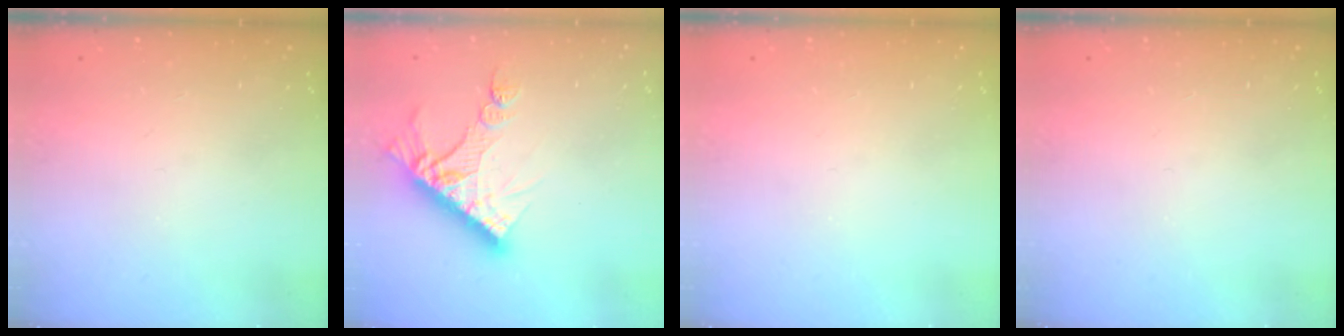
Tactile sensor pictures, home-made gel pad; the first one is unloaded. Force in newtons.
{"total": 11.6, "press": 11.5, "slide": 1.1}
{"total": 0.0}
{"total": 0.0}